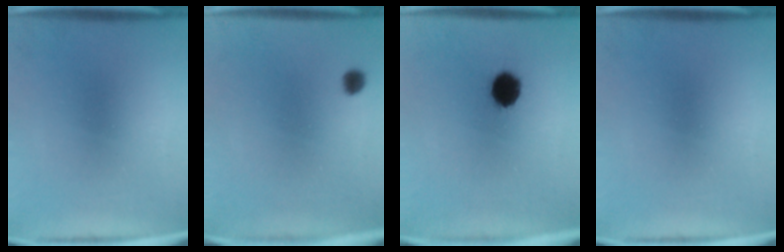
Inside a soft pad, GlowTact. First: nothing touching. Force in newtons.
{"total": 1.9}
{"total": 7.5}
{"total": 0.0}